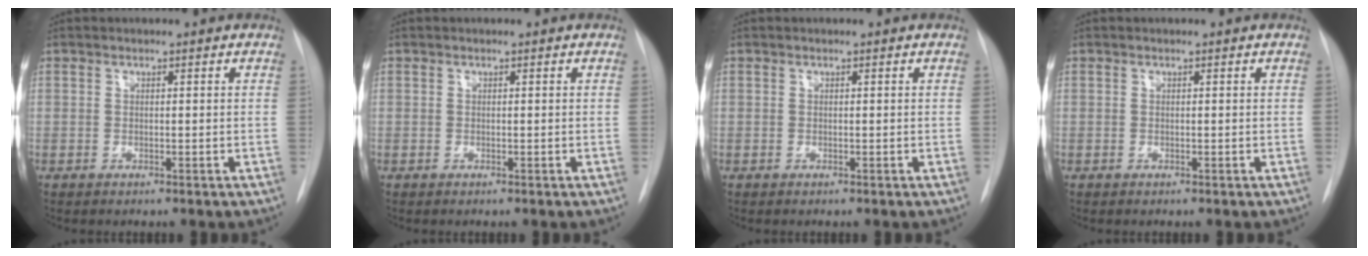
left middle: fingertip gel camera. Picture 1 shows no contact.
{"total": 0.0}
{"total": 0.0}
{"total": 0.0}